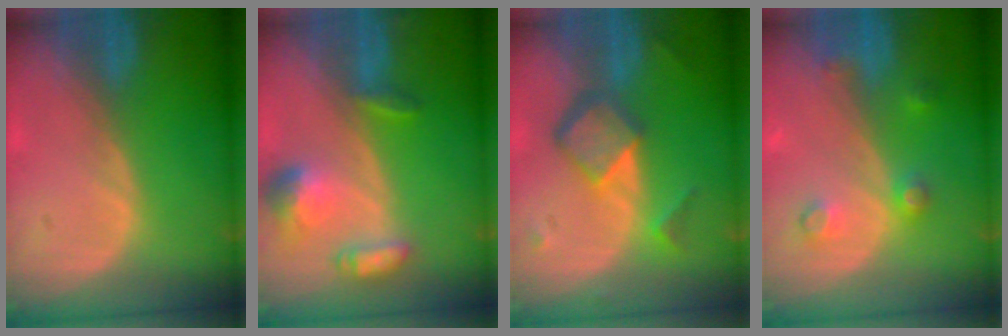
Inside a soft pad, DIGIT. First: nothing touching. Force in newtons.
{"total": 6.9, "press": 6.4, "slide": 2.6}
{"total": 6.9, "press": 5.9, "slide": 3.5}
{"total": 4.1, "press": 3.6, "slide": 2.0}